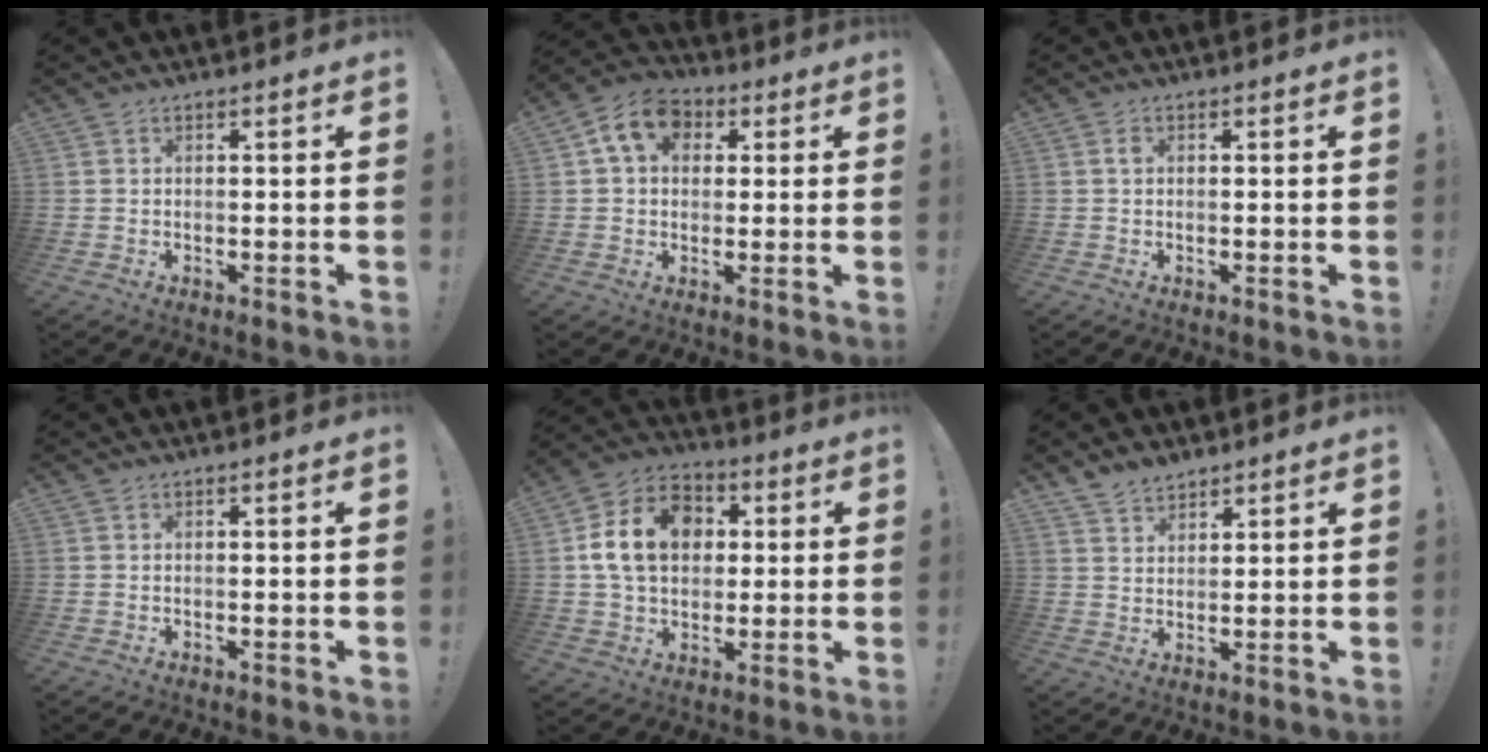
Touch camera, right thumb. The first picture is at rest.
{"total": 10.6, "force": [3.9, 7.9, 5.9], "torque": [-0.095, 0.002, 0.074]}
{"total": 1.0, "force": [0.2, 0.8, 0.5], "torque": [-0.010, 0.003, 0.003]}
{"total": 0.0}
{"total": 16.4, "force": [3.3, 12.7, 9.9], "torque": [-0.166, 0.003, 0.066]}
{"total": 5.1, "force": [4.4, 2.3, 1.1], "torque": [-0.024, -0.027, 0.084]}